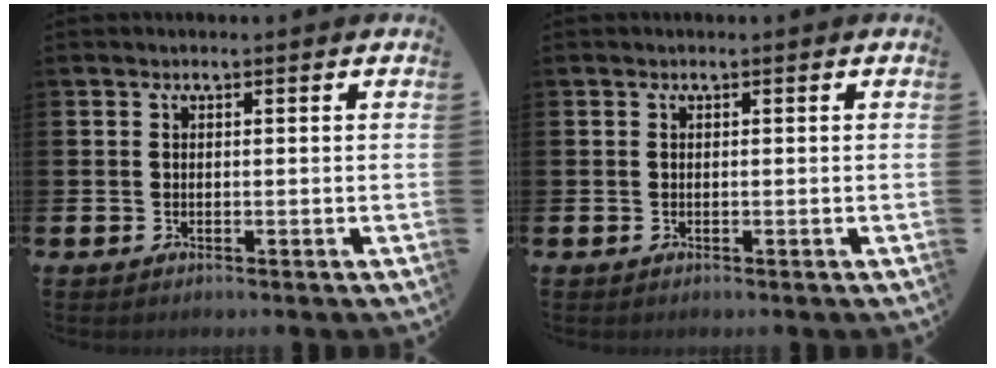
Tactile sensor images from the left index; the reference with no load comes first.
{"total": 0.0}